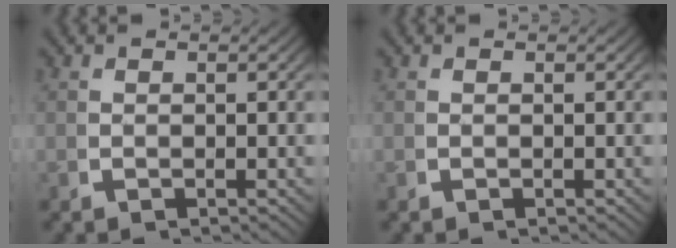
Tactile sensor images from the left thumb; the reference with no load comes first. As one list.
[{"total": 0.0}]